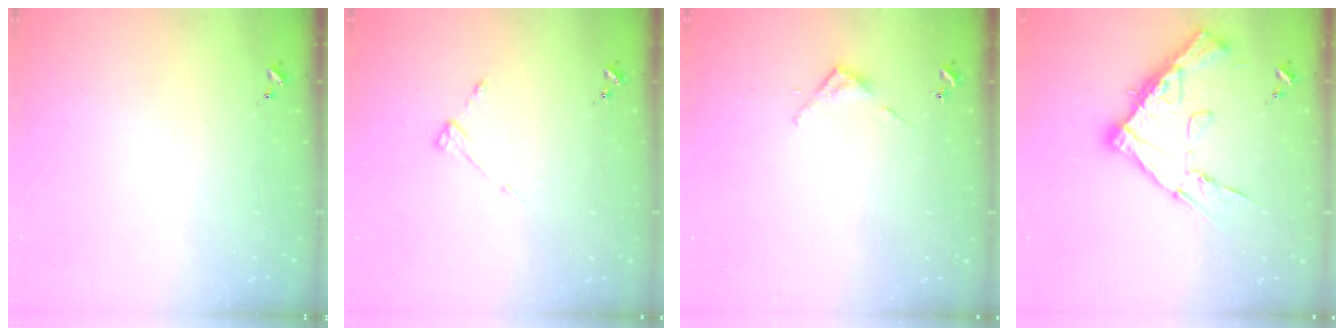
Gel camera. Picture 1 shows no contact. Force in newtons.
{"total": 4.2, "press": 4.2, "slide": 0.4}
{"total": 3.2, "press": 3.2, "slide": 0.2}
{"total": 15.4, "press": 15.4, "slide": 0.4}